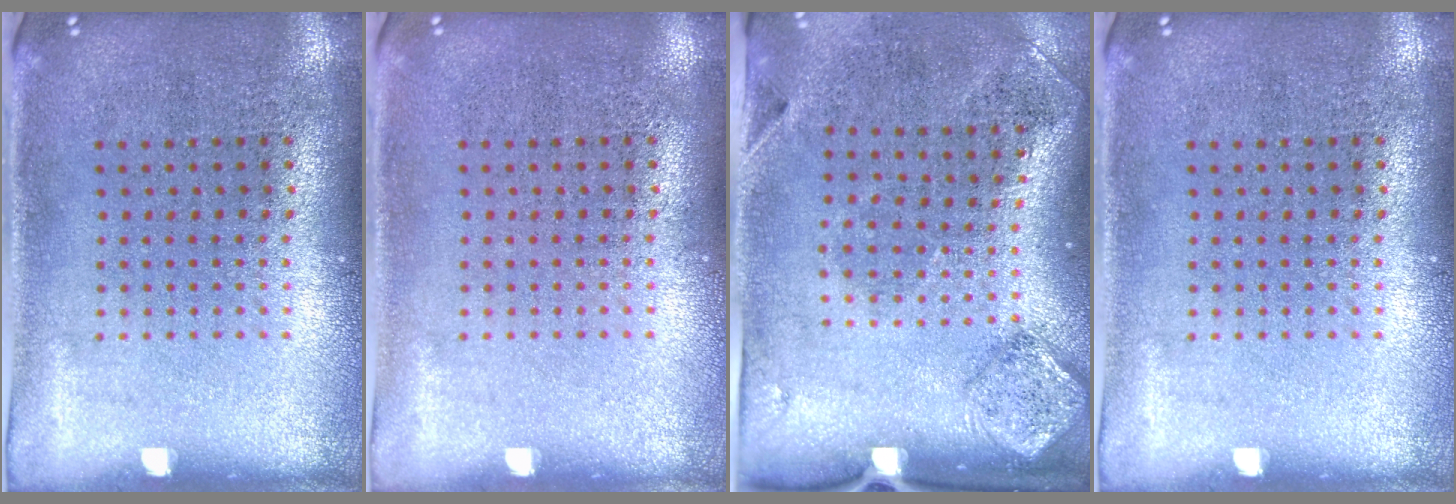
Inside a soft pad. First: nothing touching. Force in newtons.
{"total": 0.0}
{"total": 2.0, "press": 1.1, "slide": 1.7}
{"total": 0.0}